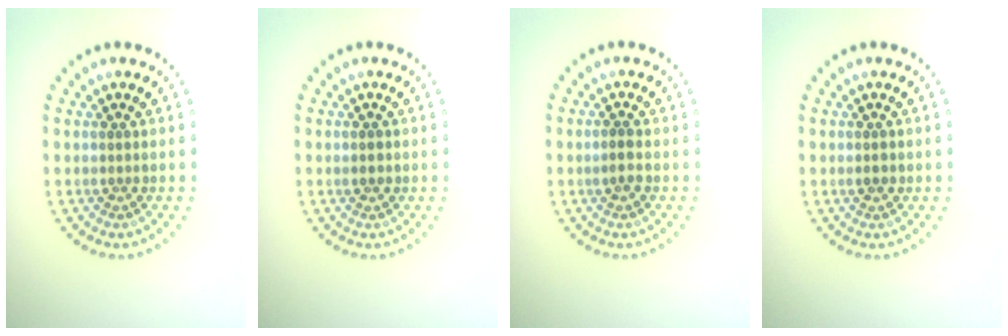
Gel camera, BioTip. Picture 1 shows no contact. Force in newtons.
{"total": 1.1, "press": 1.1, "slide": 0.1}
{"total": 1.1, "press": 1.0, "slide": 0.4}
{"total": 1.0, "press": 1.0, "slide": 0.0}